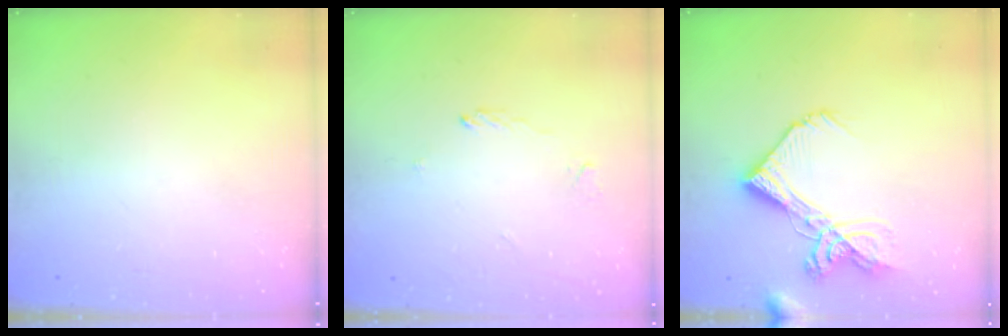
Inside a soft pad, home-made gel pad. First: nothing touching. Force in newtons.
{"total": 1.9, "press": 1.9, "slide": 0.2}
{"total": 13.7, "press": 13.6, "slide": 1.6}